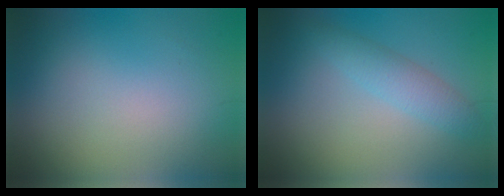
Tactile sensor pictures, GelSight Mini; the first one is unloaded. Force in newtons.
{"total": 2.4, "press": 2.4, "slide": 0.1}